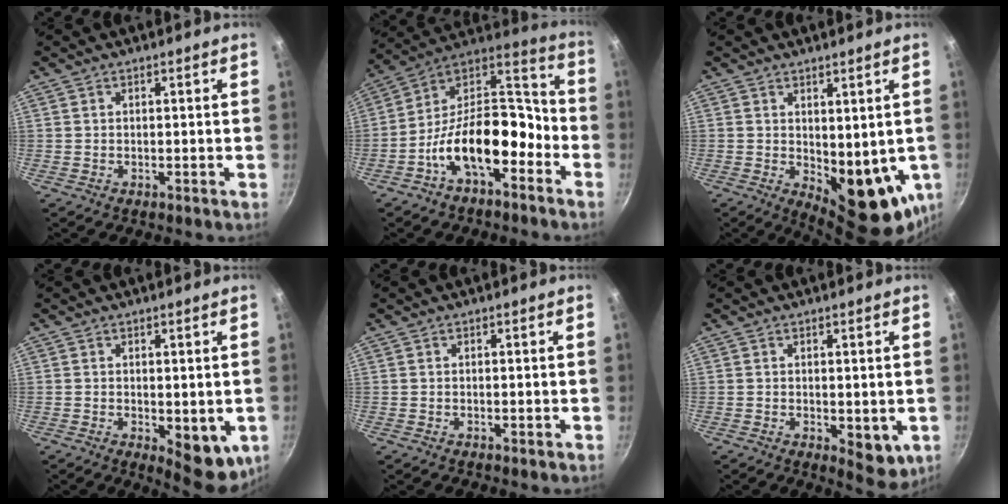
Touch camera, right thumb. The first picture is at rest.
{"total": 18.3, "force": [-7.6, 9.5, 13.7], "torque": [-0.193, 0.081, -0.147]}
{"total": 12.3, "force": [-0.2, 6.1, 10.7], "torque": [-0.115, -0.025, 0.015]}
{"total": 8.6, "force": [-1.5, 3.9, 7.5], "torque": [-0.068, -0.009, -0.008]}
{"total": 0.0}
{"total": 5.9, "force": [-0.7, 3.0, 5.1], "torque": [-0.050, -0.011, -0.001]}